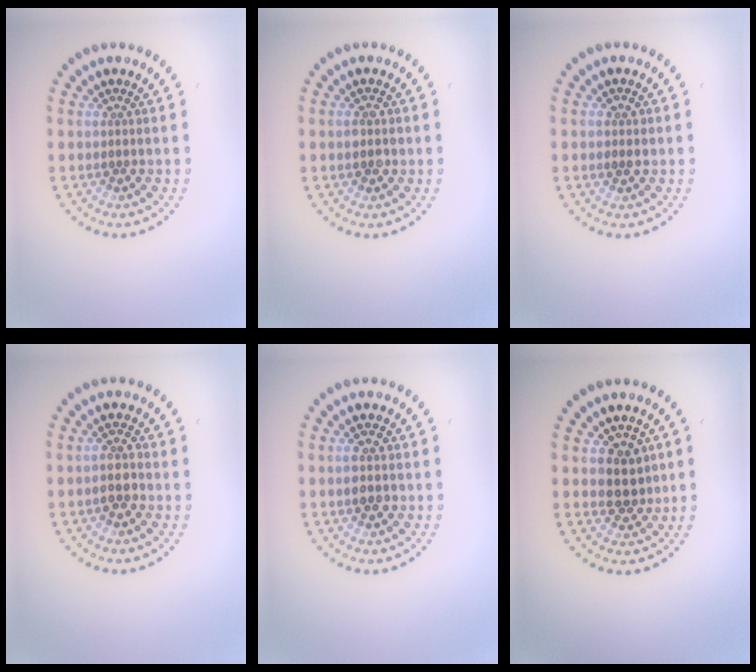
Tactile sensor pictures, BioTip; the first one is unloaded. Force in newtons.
{"total": 1.4, "press": 1.4, "slide": 0.2}
{"total": 1.2, "press": 1.2, "slide": 0.2}
{"total": 2.0, "press": 1.9, "slide": 0.7}
{"total": 1.9, "press": 1.9, "slide": 0.0}
{"total": 2.7, "press": 2.5, "slide": 1.1}